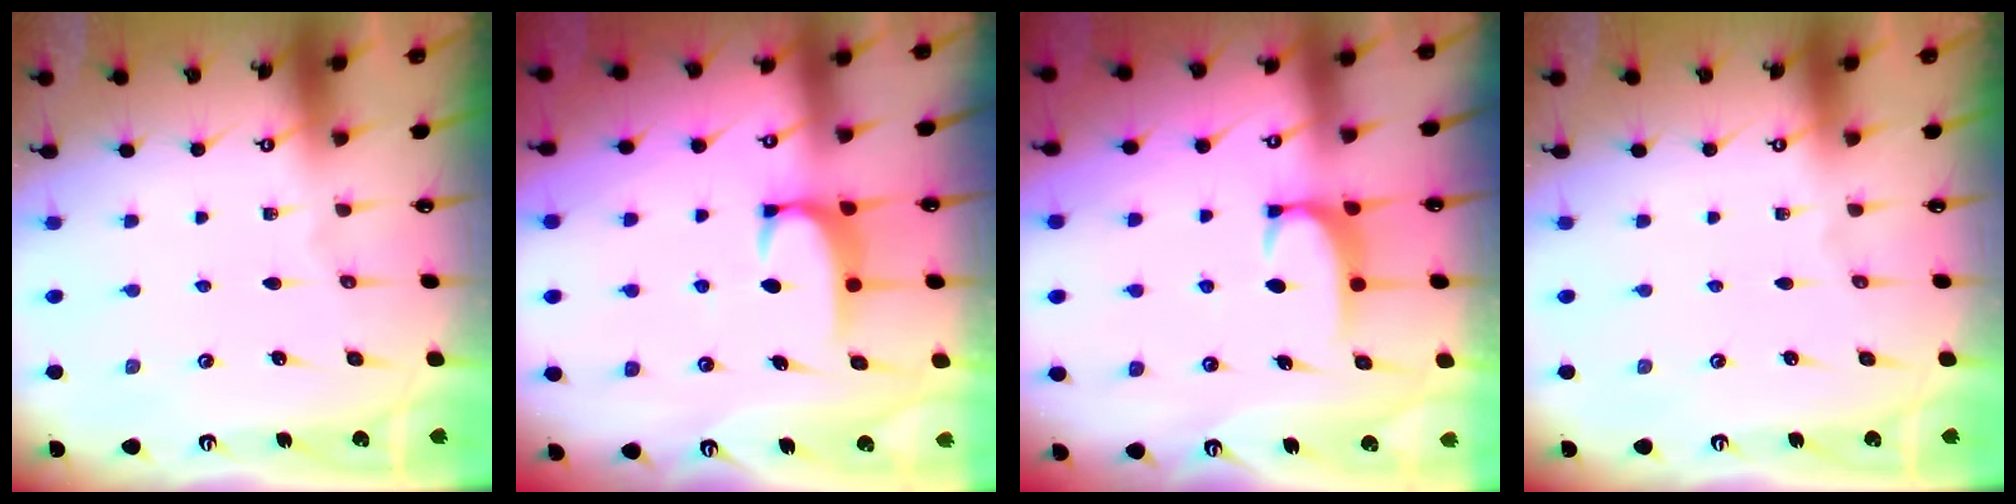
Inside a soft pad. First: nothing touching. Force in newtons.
{"total": 2.0, "press": 2.0, "slide": 0.5}
{"total": 1.6, "press": 1.6, "slide": 0.5}
{"total": 0.0}